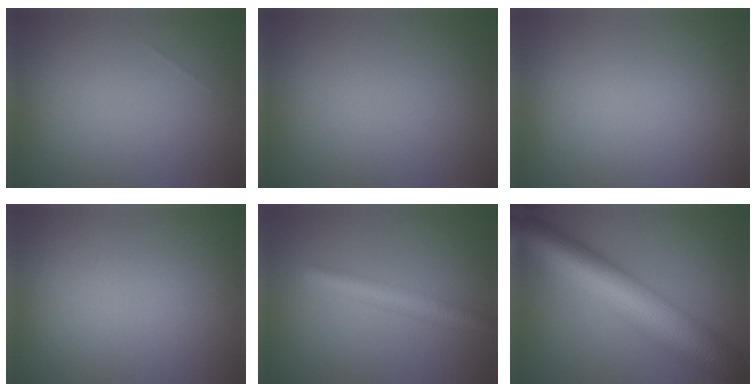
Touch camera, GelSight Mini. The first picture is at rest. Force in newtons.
{"total": 0.0}
{"total": 0.0}
{"total": 0.0}
{"total": 3.3, "press": 3.3, "slide": 0.0}
{"total": 11.6, "press": 11.6, "slide": 0.4}